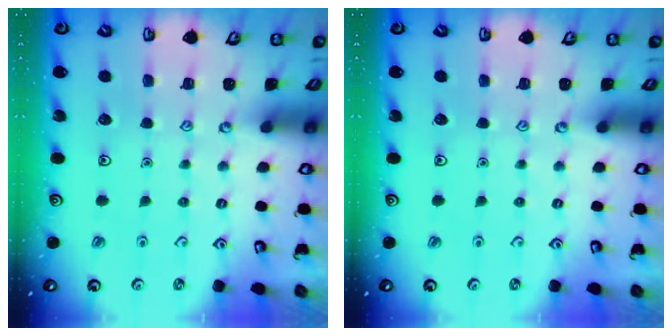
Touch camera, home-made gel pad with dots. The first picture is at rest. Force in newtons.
{"total": 0.0}